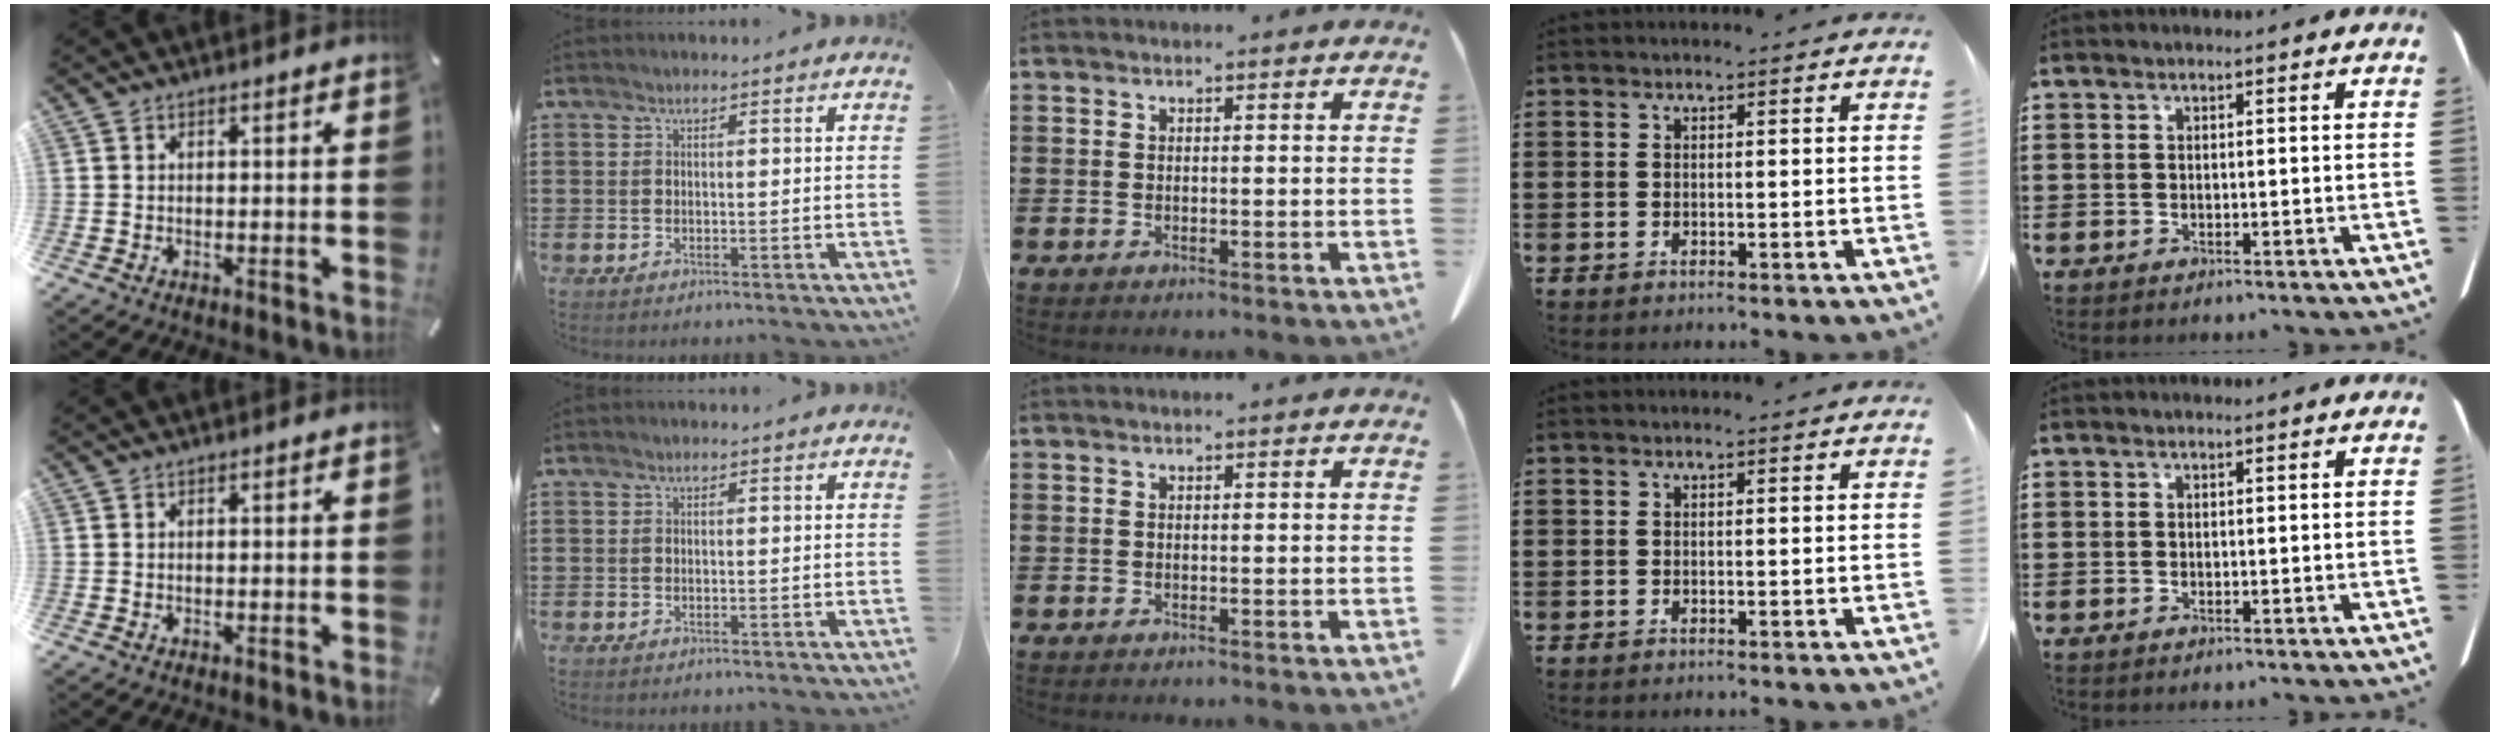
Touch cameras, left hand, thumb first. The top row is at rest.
{}